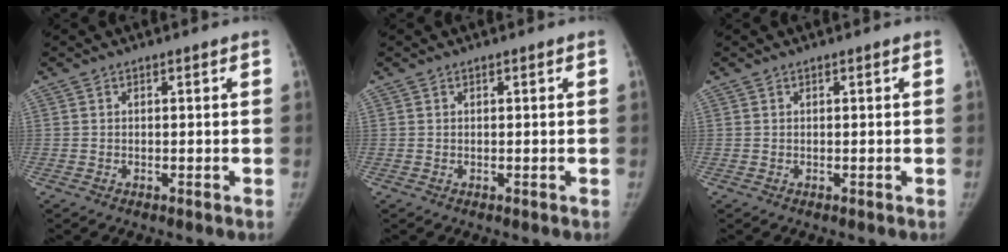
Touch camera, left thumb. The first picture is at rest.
{"total": 0.0}
{"total": 0.0}